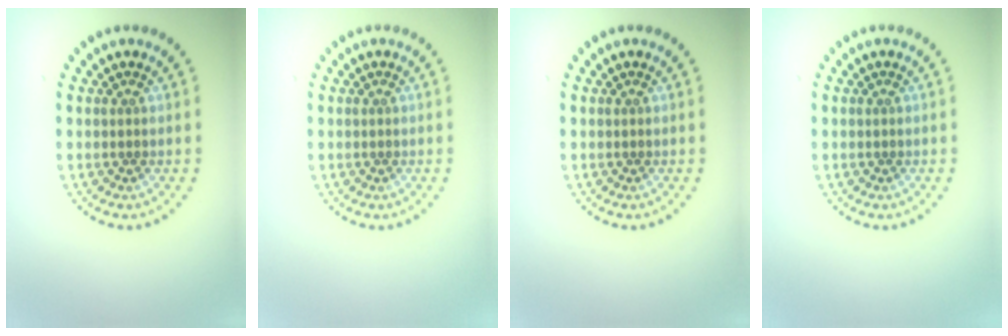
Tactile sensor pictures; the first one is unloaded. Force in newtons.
{"total": 0.0}
{"total": 0.0}
{"total": 0.0}